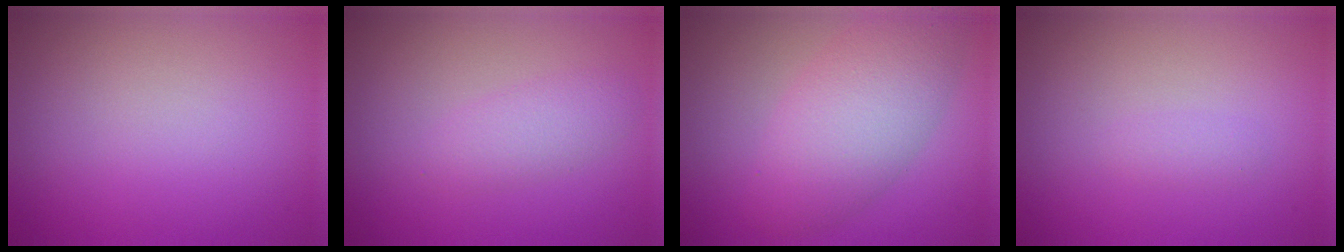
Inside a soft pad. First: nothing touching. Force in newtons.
{"total": 2.0, "press": 2.0, "slide": 0.1}
{"total": 4.3, "press": 4.3, "slide": 0.4}
{"total": 0.8, "press": 0.8, "slide": 0.0}